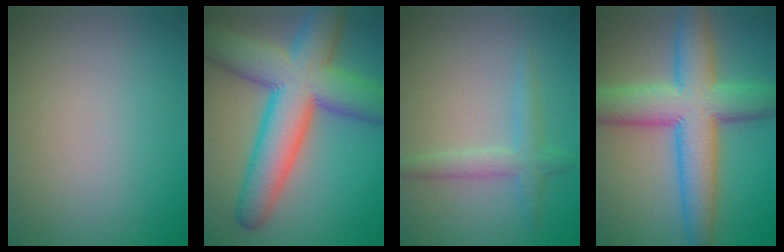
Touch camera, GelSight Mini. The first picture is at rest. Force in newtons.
{"total": 11.9, "press": 11.9, "slide": 0.6}
{"total": 2.5, "press": 2.5, "slide": 0.1}
{"total": 9.6, "press": 9.5, "slide": 0.2}